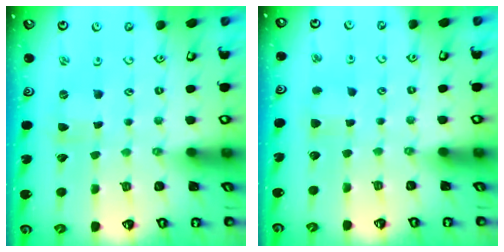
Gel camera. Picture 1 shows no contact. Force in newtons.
{"total": 4.0, "press": 4.0, "slide": 0.6}